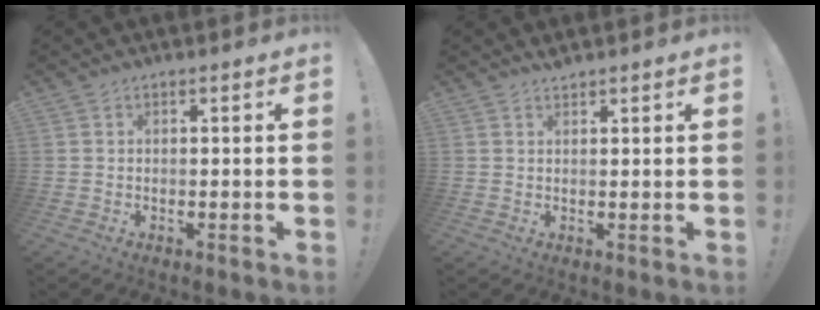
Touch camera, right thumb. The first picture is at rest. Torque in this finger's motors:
{"motor_torque": [0.04, 0.10, 0.06, -0.12, 0.05]}